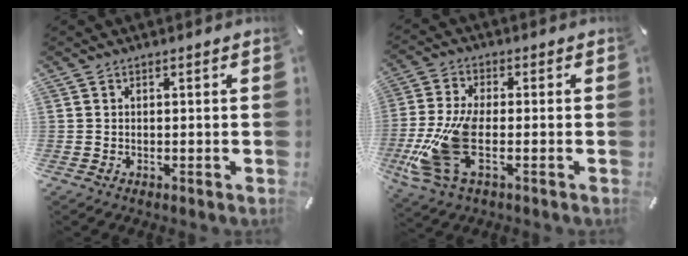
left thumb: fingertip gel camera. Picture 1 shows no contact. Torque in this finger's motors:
{"motor_torque": [-0.20, 1.67, 1.75, 0.74, 0.29]}